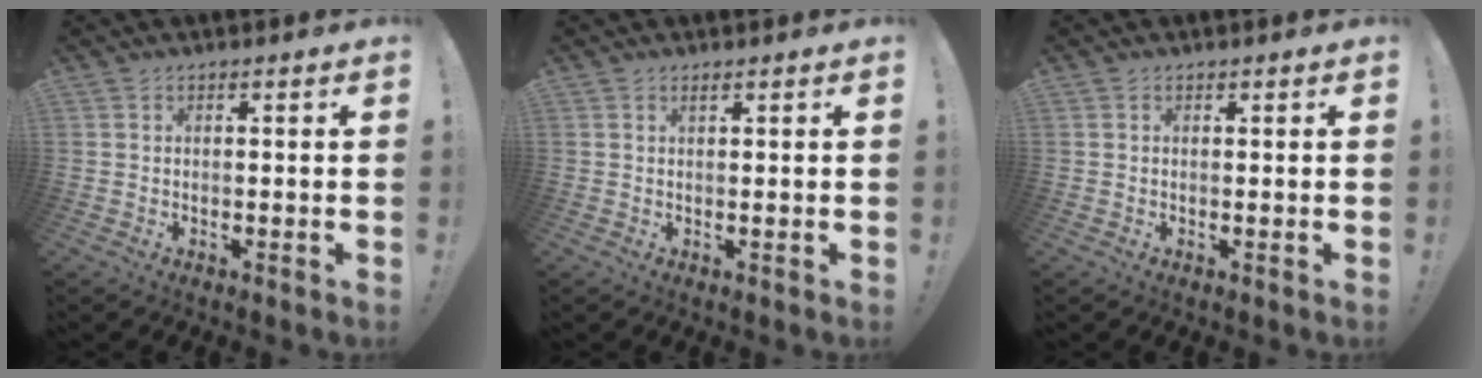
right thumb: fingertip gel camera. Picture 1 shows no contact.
{"total": 0.9, "force": [0.8, 0.0, 0.4], "torque": [-0.009, 0.001, 0.014]}
{"total": 0.0}